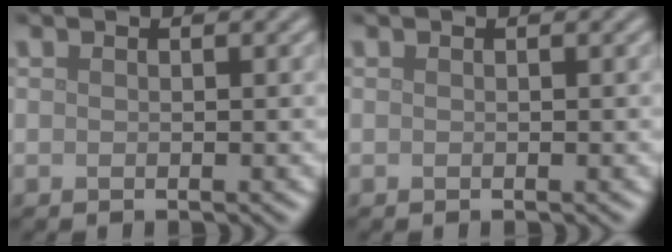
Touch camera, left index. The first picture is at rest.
{"total": 0.0}